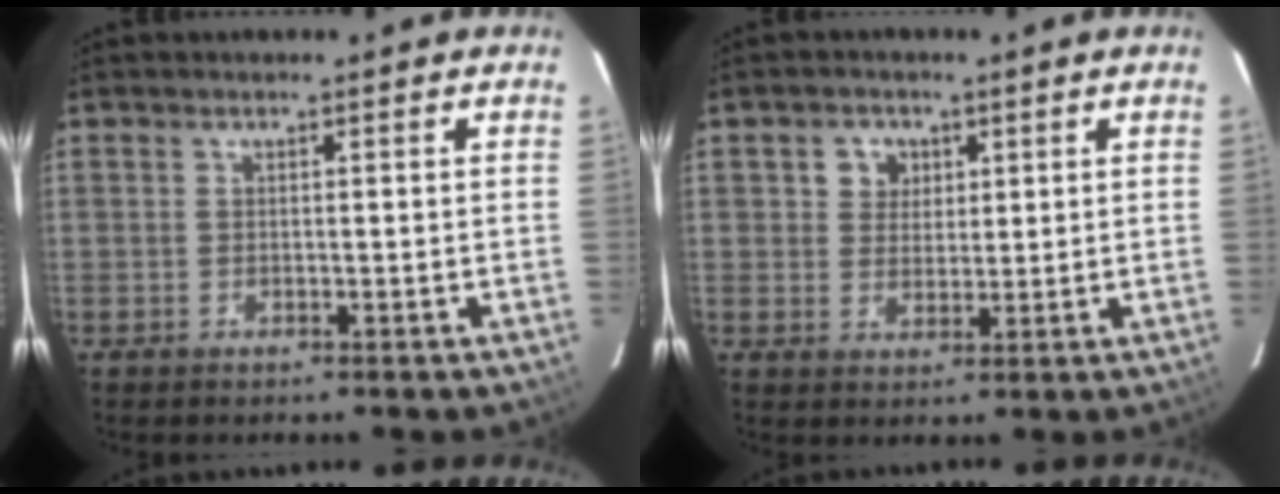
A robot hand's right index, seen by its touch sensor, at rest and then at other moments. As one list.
[{"total": 4.2, "force": [1.5, 3.8, 1.0], "torque": [-0.010, 0.014, 0.029]}]